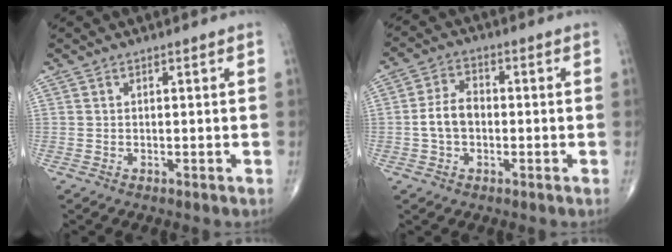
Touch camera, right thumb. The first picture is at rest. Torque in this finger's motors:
{"motor_torque": [0.17, 0.01, 0.80, 0.10, 0.04]}